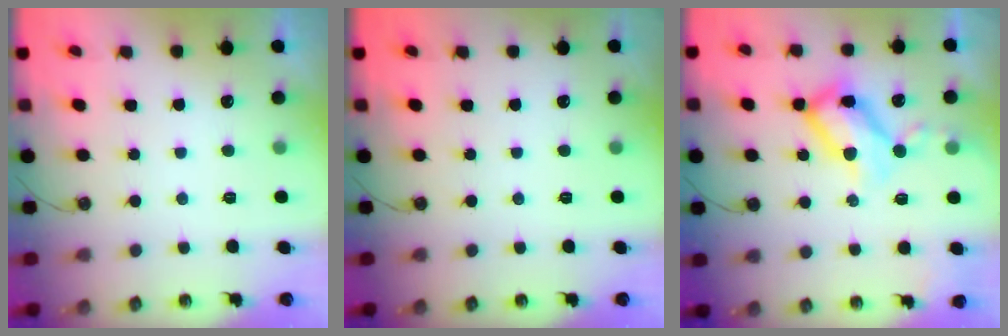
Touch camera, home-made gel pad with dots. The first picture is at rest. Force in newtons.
{"total": 0.0}
{"total": 16.3, "press": 16.2, "slide": 1.3}